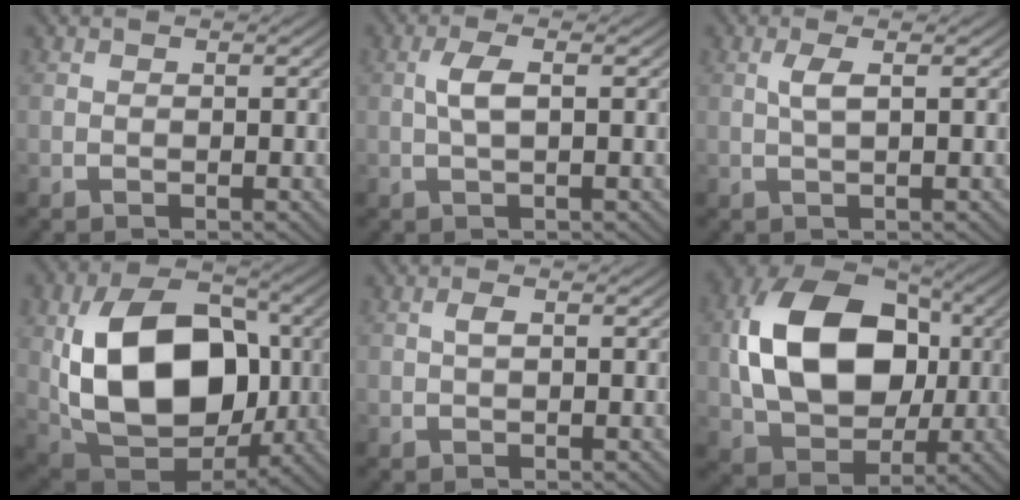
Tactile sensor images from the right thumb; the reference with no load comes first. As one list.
[{"total": 2.6, "force": [0.4, 0.7, 2.4], "torque": [-0.058, 0.004, 0.010]}, {"total": 2.0, "force": [0.6, 0.3, 1.9], "torque": [-0.044, 0.002, 0.016]}, {"total": 17.0, "force": [0.0, 11.4, 12.6], "torque": [-0.257, -0.056, 0.021]}, {"total": 0.8, "force": [0.1, 0.2, 0.8], "torque": [-0.019, 0.000, 0.005]}, {"total": 15.8, "force": [1.7, 10.6, 11.6], "torque": [-0.241, -0.029, 0.043]}]